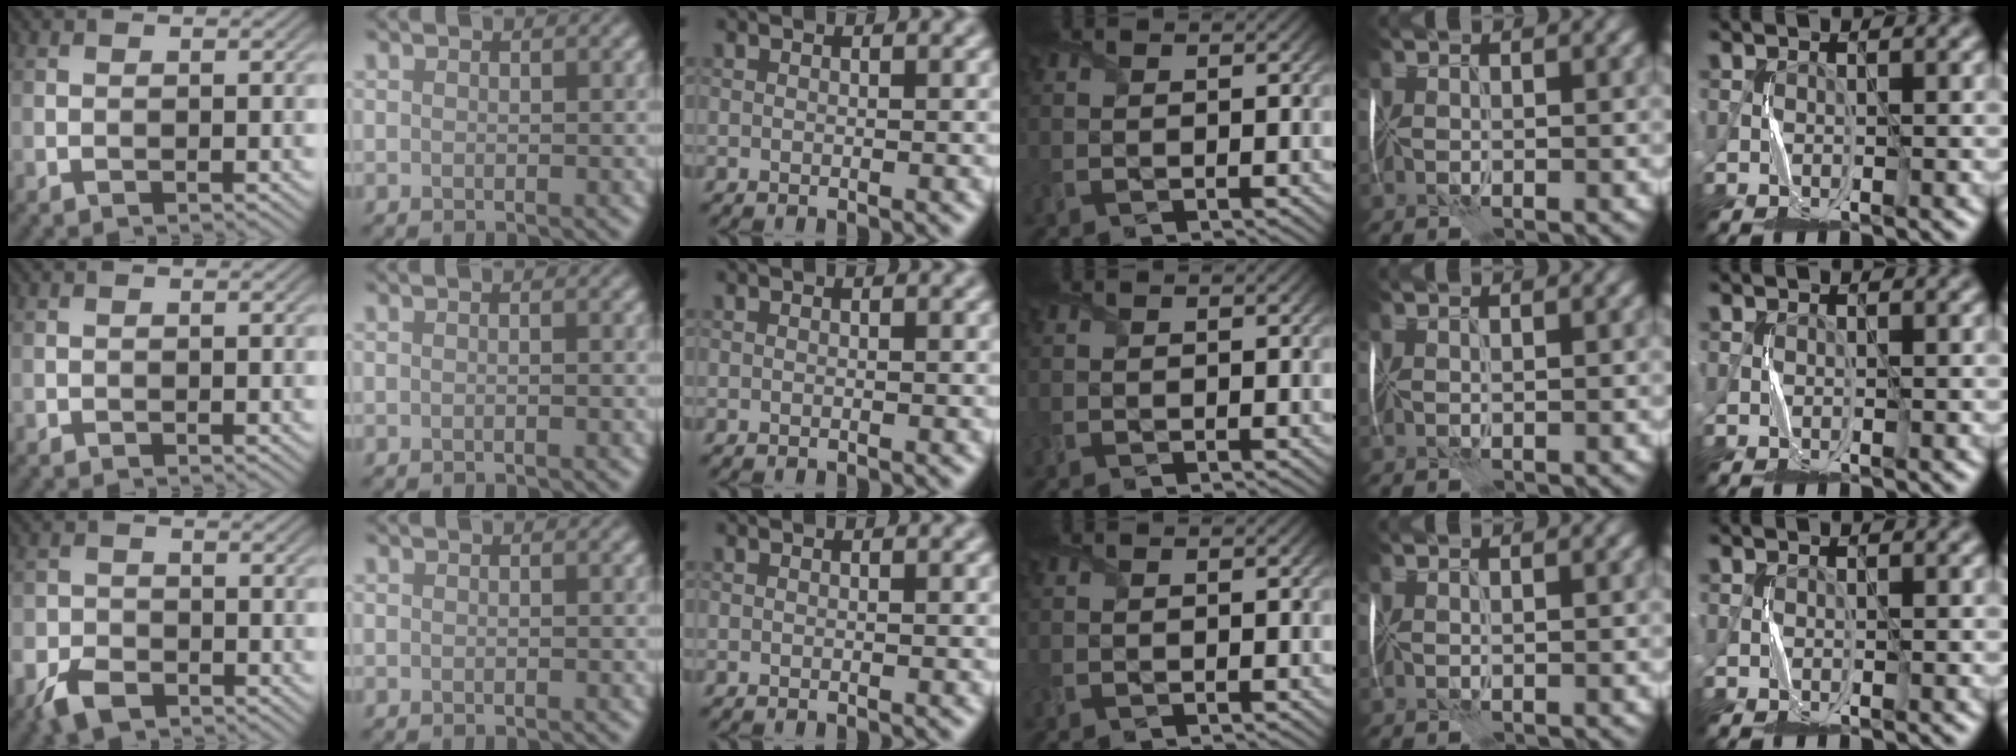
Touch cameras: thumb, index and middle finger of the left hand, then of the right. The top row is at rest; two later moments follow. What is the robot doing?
{"motion": "fold", "object": "plastic wrap"}